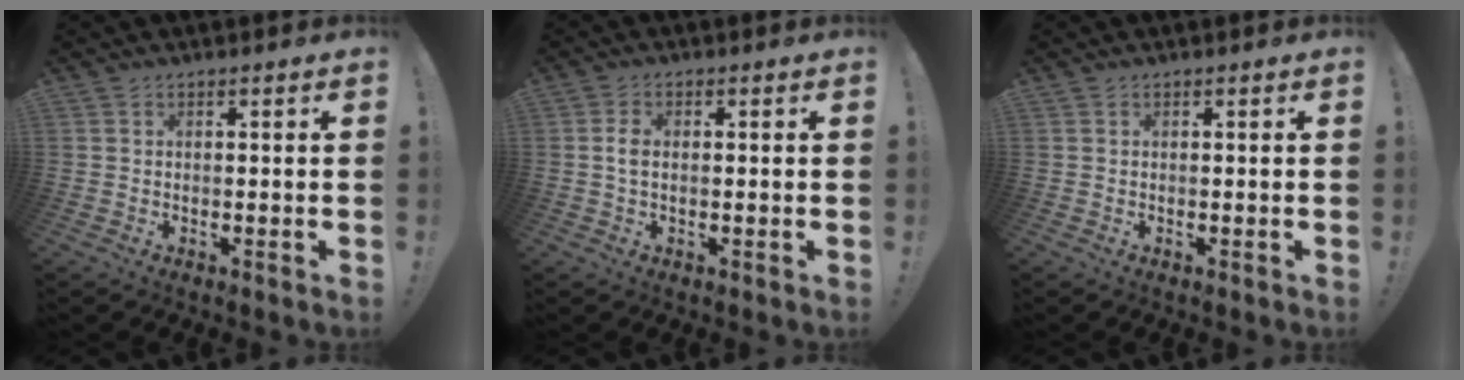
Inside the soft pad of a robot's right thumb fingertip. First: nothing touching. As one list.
[{"total": 2.8, "force": [0.0, 1.6, 2.3], "torque": [-0.039, 0.006, -0.001]}, {"total": 0.0}]